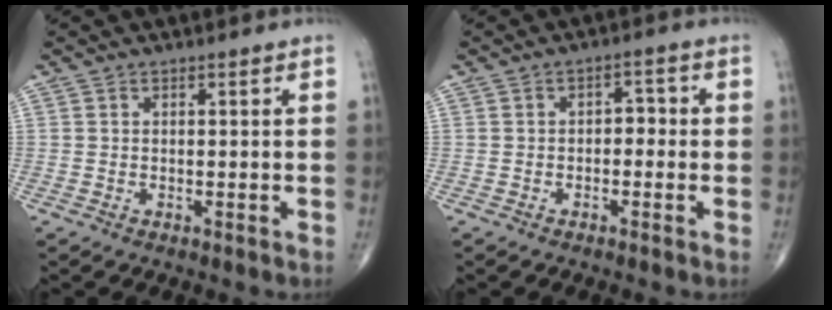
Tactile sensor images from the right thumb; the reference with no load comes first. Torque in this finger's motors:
{"motor_torque": [-0.46, 0.08, 0.06, 0.31, 0.02]}